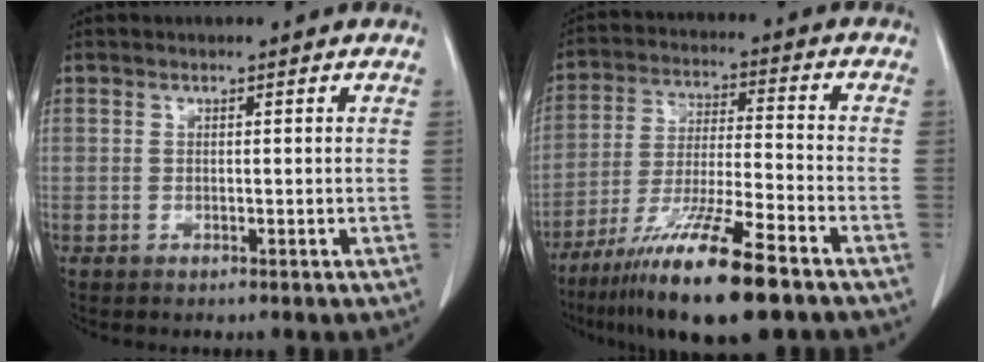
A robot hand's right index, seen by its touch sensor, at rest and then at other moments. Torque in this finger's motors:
{"motor_torque": [0.68, -0.65, 0.60, 0.21]}